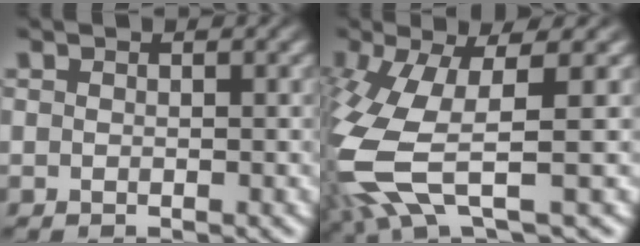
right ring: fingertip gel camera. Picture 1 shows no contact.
{"total": 8.4, "force": [-1.3, 4.4, 7.1], "torque": [-0.191, -0.033, 0.000]}